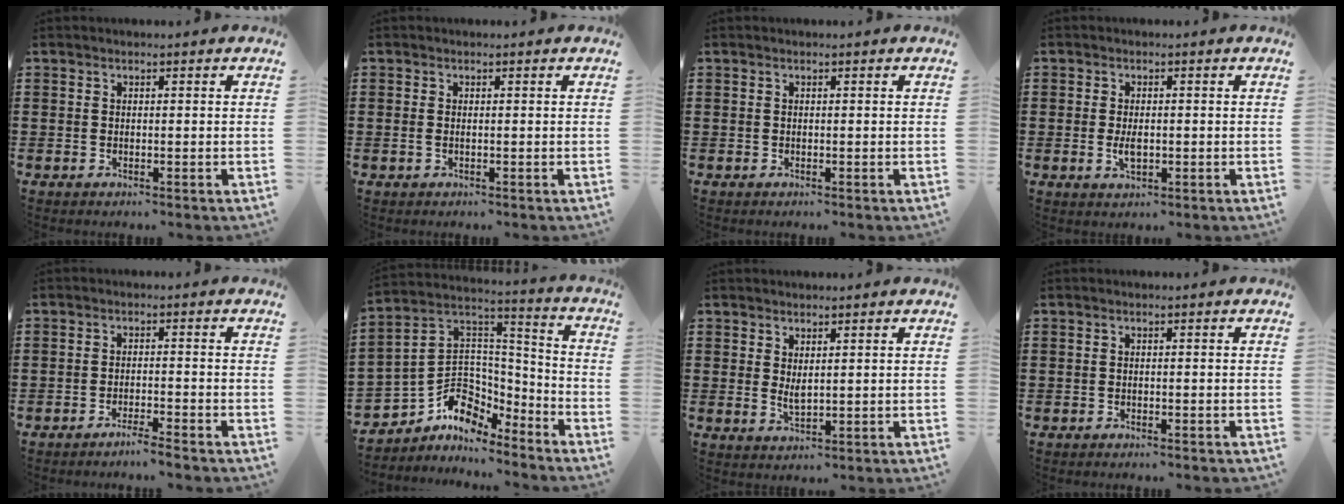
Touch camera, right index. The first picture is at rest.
{"total": 0.6, "force": [0.0, 0.2, 0.6], "torque": [-0.014, -0.002, 0.001]}
{"total": 0.0}
{"total": 2.6, "force": [-0.2, 1.3, 2.2], "torque": [-0.041, 0.000, -0.002]}
{"total": 2.4, "force": [-2.3, -0.3, 0.8], "torque": [-0.014, 0.002, -0.046]}
{"total": 7.4, "force": [-3.9, 5.8, 2.3], "torque": [-0.075, -0.012, -0.077]}
{"total": 2.1, "force": [1.2, 0.7, 1.6], "torque": [-0.032, 0.000, 0.022]}
{"total": 0.7, "force": [-0.6, 0.1, 0.2], "torque": [-0.005, -0.002, -0.013]}